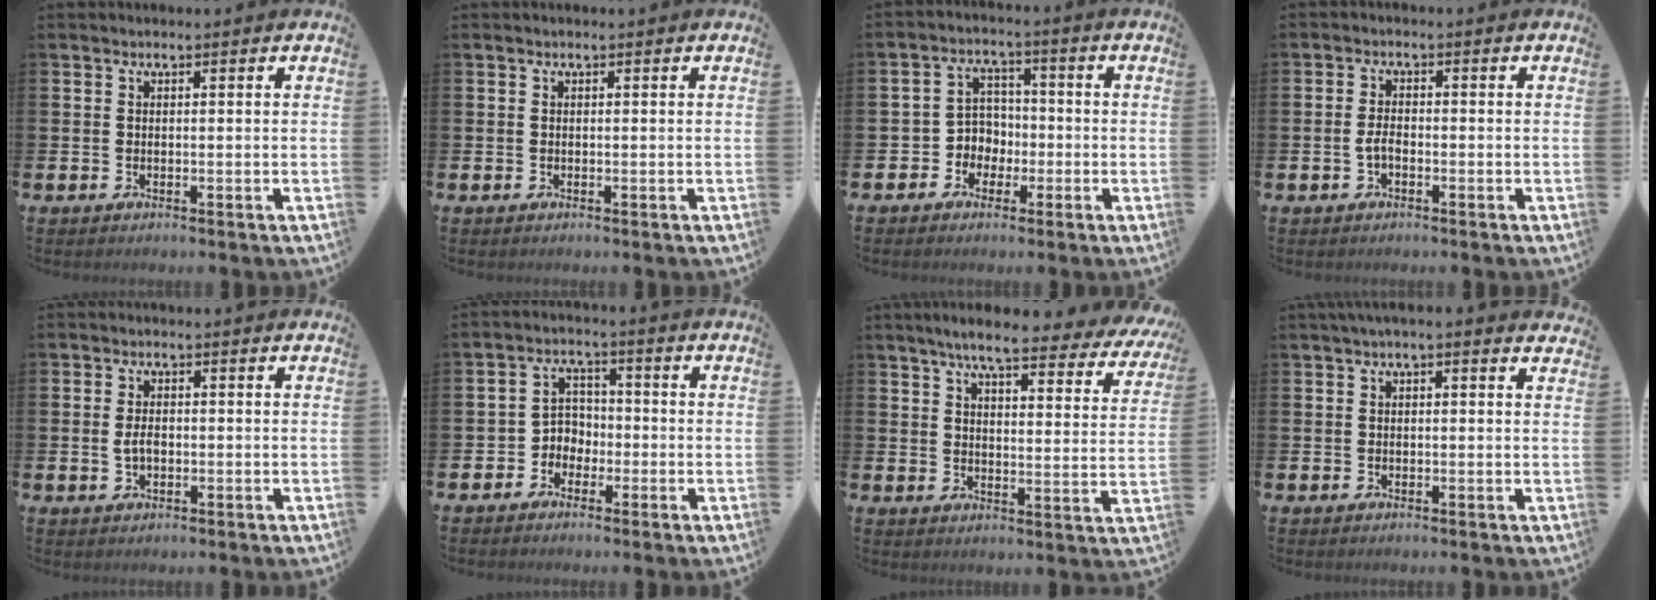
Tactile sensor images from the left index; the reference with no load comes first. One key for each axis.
{"total": 0.0}
{"total": 4.0, "fx": -1.2, "fy": 3.8, "fz": 0.7, "tx": -0.036, "ty": 0.004, "tz": -0.031}
{"total": 1.9, "fx": -0.7, "fy": 1.0, "fz": 1.5, "tx": -0.028, "ty": 0.002, "tz": -0.014}
{"total": 2.2, "fx": -0.2, "fy": 1.4, "fz": 1.8, "tx": -0.027, "ty": 0.002, "tz": -0.007}
{"total": 3.2, "fx": -1.7, "fy": 2.7, "fz": 0.6, "tx": -0.030, "ty": 0.003, "tz": -0.041}
{"total": 7.2, "fx": 6.3, "fy": 1.0, "fz": 3.3, "tx": -0.076, "ty": -0.033, "tz": 0.104}
{"total": 1.1, "fx": 0.9, "fy": 0.0, "fz": 0.7, "tx": -0.012, "ty": 0.003, "tz": 0.015}